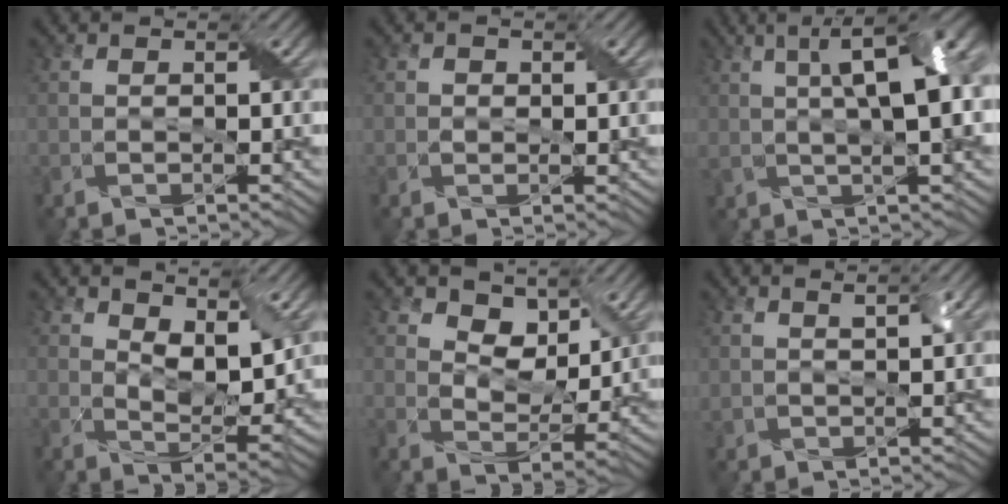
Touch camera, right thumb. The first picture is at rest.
{"total": 1.6, "force": [0.1, 1.3, 1.0], "torque": [-0.020, -0.001, 0.001]}
{"total": 11.7, "force": [2.4, 3.9, 10.8], "torque": [-0.152, 0.027, 0.024]}
{"total": 7.6, "force": [3.4, 3.5, 5.9], "torque": [-0.107, -0.005, 0.056]}
{"total": 6.3, "force": [3.4, 3.8, 3.6], "torque": [-0.064, -0.010, 0.050]}
{"total": 2.4, "force": [1.2, 0.7, 2.0], "torque": [-0.042, 0.003, 0.025]}